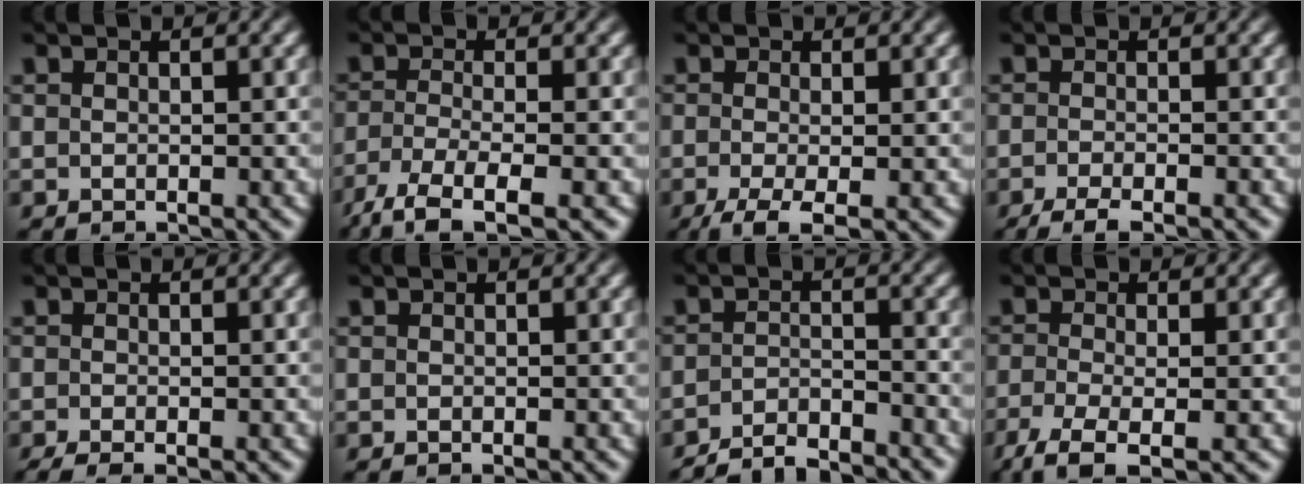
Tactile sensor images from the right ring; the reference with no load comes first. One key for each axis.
{"total": 6.8, "fx": -4.7, "fy": 2.5, "fz": 4.3, "tx": -0.085, "ty": -0.038, "tz": -0.055}
{"total": 4.4, "fx": -2.9, "fy": 1.7, "fz": 2.8, "tx": -0.061, "ty": -0.032, "tz": -0.034}
{"total": 3.4, "fx": -2.8, "fy": 1.1, "fz": 1.7, "tx": -0.029, "ty": -0.008, "tz": -0.043}
{"total": 1.7, "fx": -1.3, "fy": 0.6, "fz": 1.0, "tx": -0.017, "ty": -0.008, "tz": -0.017}
{"total": 0.0}
{"total": 4.1, "fx": -4.0, "fy": 0.7, "fz": 0.8, "tx": -0.008, "ty": -0.010, "tz": -0.070}
{"total": 4.7, "fx": -2.9, "fy": 1.9, "fz": 3.2, "tx": -0.077, "ty": -0.033, "tz": -0.033}